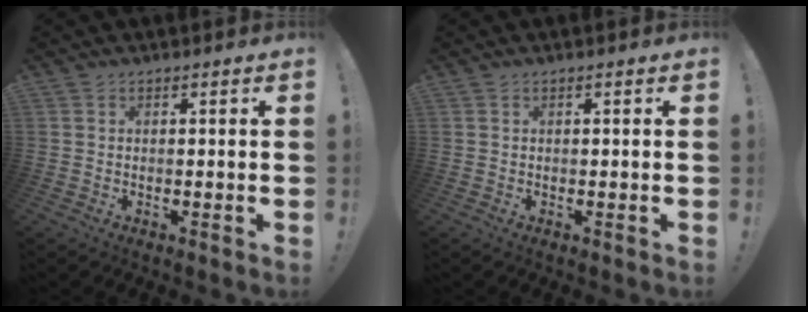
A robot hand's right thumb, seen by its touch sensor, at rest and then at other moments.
{"total": 0.7, "force": [0.1, -0.3, 0.7], "torque": [-0.013, -0.002, 0.002]}